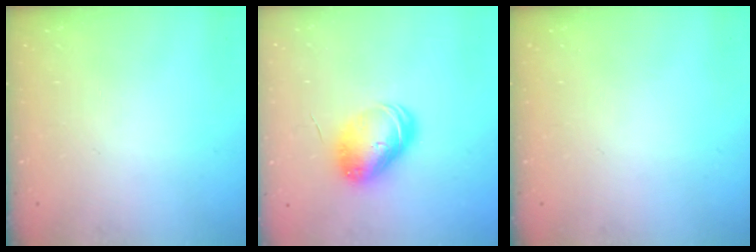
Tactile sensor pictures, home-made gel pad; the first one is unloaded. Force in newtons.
{"total": 8.9, "press": 8.9, "slide": 0.7}
{"total": 0.0}